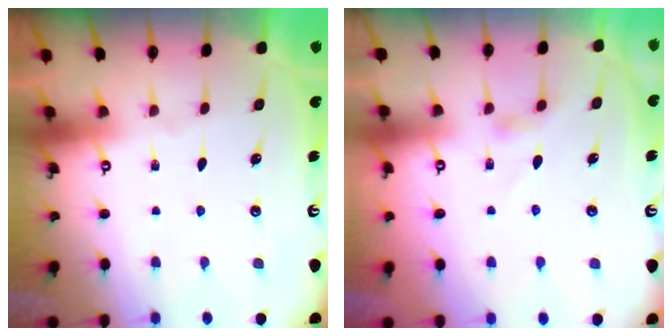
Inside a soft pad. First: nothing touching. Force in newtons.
{"total": 2.4, "press": 2.4, "slide": 0.4}